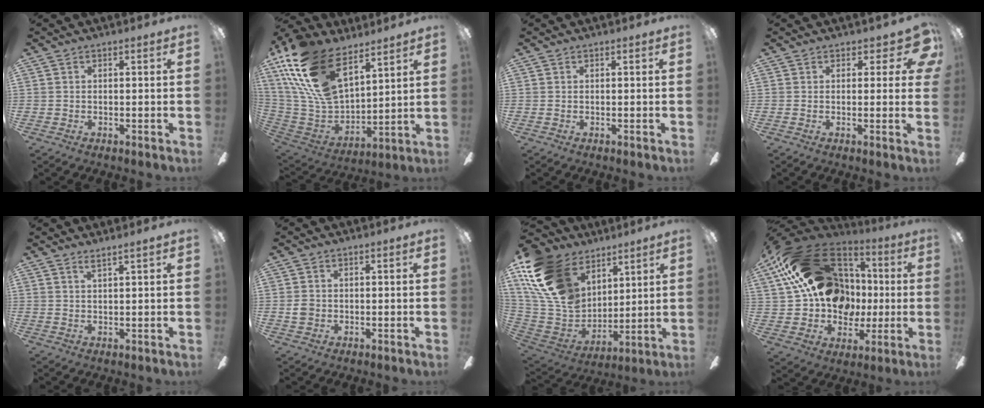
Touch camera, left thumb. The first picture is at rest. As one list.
[{"total": 24.2, "force": [13.9, 12.3, 15.5], "torque": [-0.344, -0.068, 0.253]}, {"total": 0.0}, {"total": 5.3, "force": [2.5, 2.8, 3.7], "torque": [-0.030, -0.012, 0.042]}, {"total": 2.2, "force": [1.9, -0.4, 1.0], "torque": [-0.024, -0.005, 0.034]}, {"total": 2.4, "force": [-0.2, 2.0, 1.3], "torque": [-0.022, 0.005, -0.004]}, {"total": 22.0, "force": [10.7, 14.9, 12.1], "torque": [-0.277, -0.039, 0.202]}, {"total": 28.8, "force": [6.7, 20.5, 19.1], "torque": [-0.354, -0.009, 0.146]}]